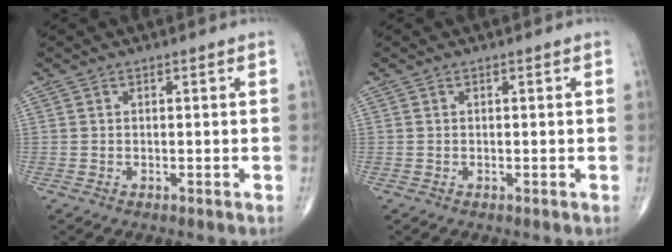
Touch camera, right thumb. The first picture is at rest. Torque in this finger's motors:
{"motor_torque": [0.00, 0.00, 0.00, 0.00, 0.01]}